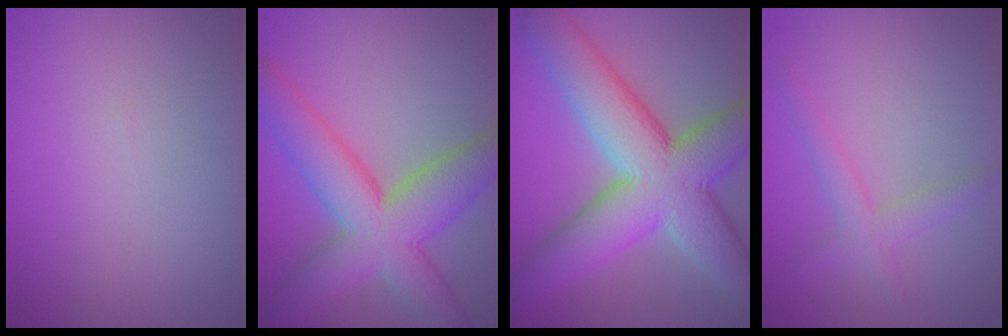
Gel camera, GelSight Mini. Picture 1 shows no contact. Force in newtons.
{"total": 9.0, "press": 9.0, "slide": 0.3}
{"total": 12.6, "press": 12.6, "slide": 0.7}
{"total": 2.1, "press": 2.1, "slide": 0.1}